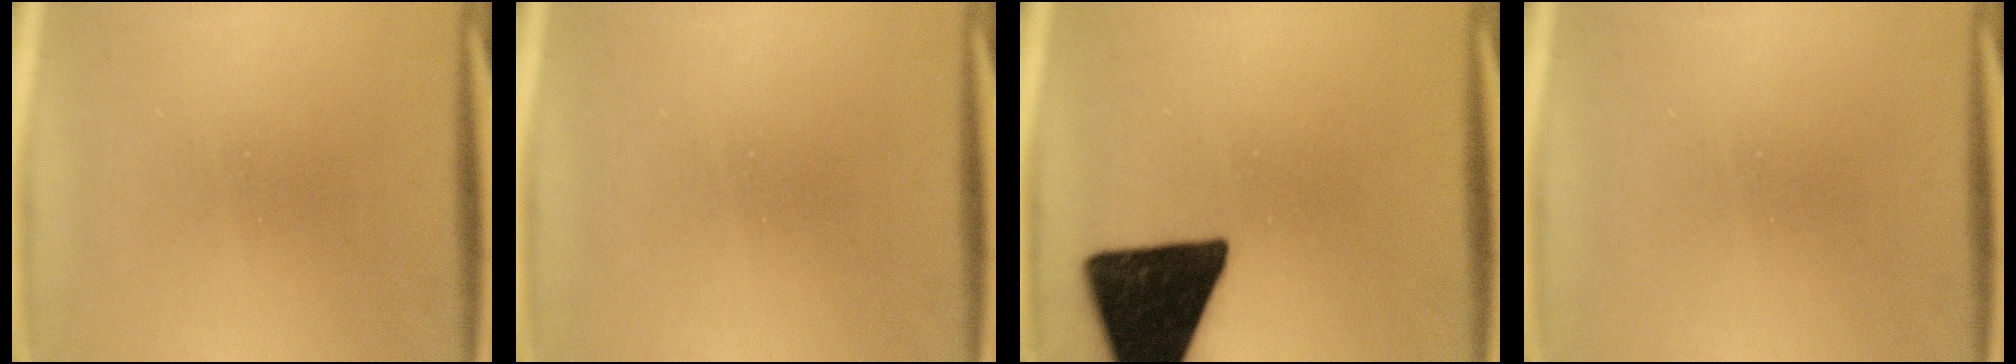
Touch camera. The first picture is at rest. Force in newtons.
{"total": 0.0}
{"total": 19.4}
{"total": 0.0}